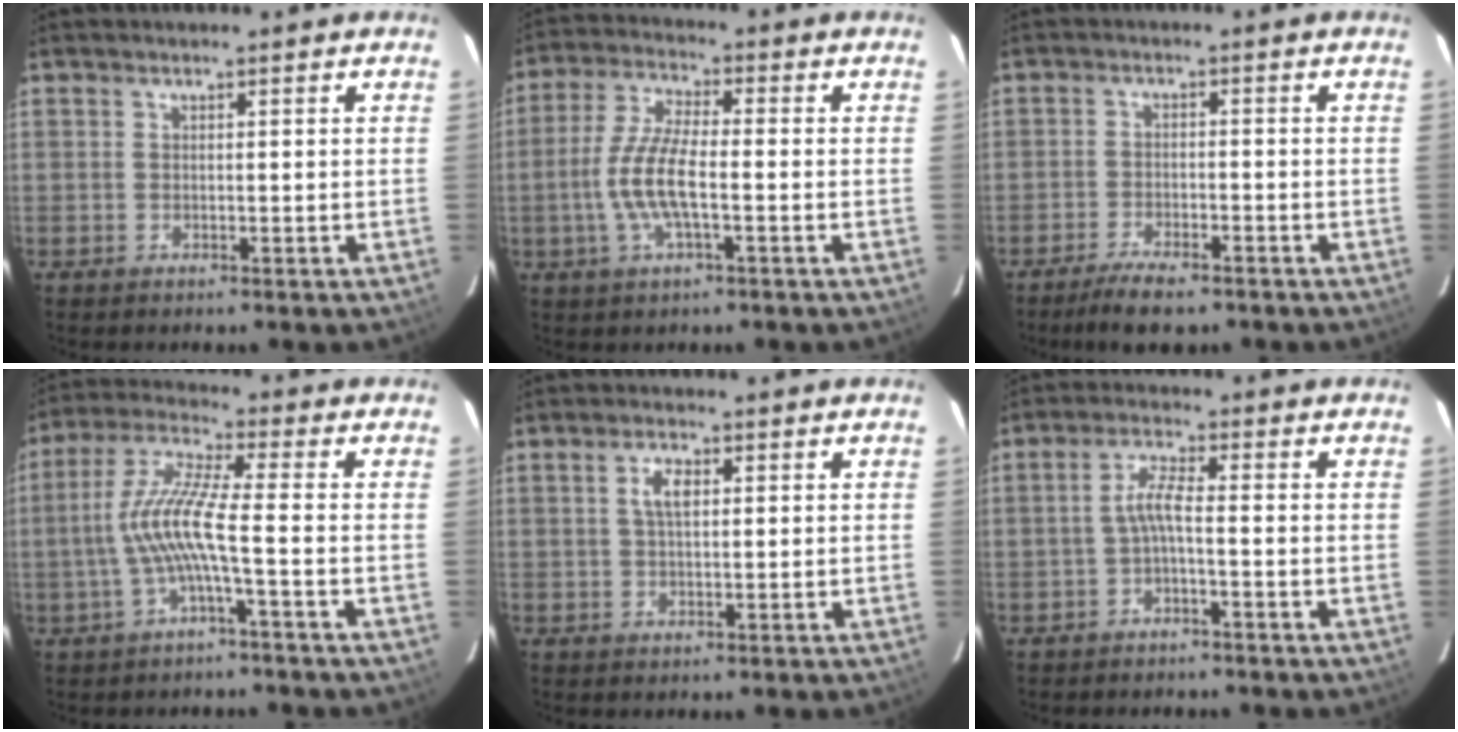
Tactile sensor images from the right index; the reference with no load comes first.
{"total": 9.6, "force": [-2.2, 2.6, 9.0], "torque": [-0.190, 0.000, -0.045]}
{"total": 6.9, "force": [-5.4, 1.8, 3.9], "torque": [-0.094, -0.010, -0.095]}
{"total": 8.9, "force": [-2.2, -0.1, 8.7], "torque": [-0.191, 0.007, -0.039]}
{"total": 3.5, "force": [1.0, 1.6, 3.0], "torque": [-0.058, 0.007, 0.019]}
{"total": 3.3, "force": [-1.3, 0.1, 3.0], "torque": [-0.068, 0.008, -0.026]}